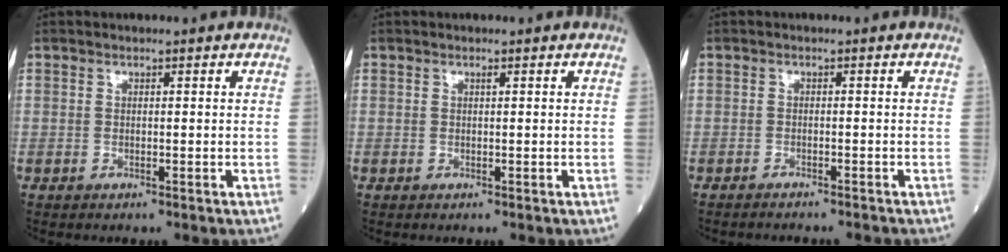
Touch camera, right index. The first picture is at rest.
{"total": 0.0}
{"total": 4.4, "force": [-4.3, 0.5, 1.0], "torque": [-0.011, -0.009, -0.050]}